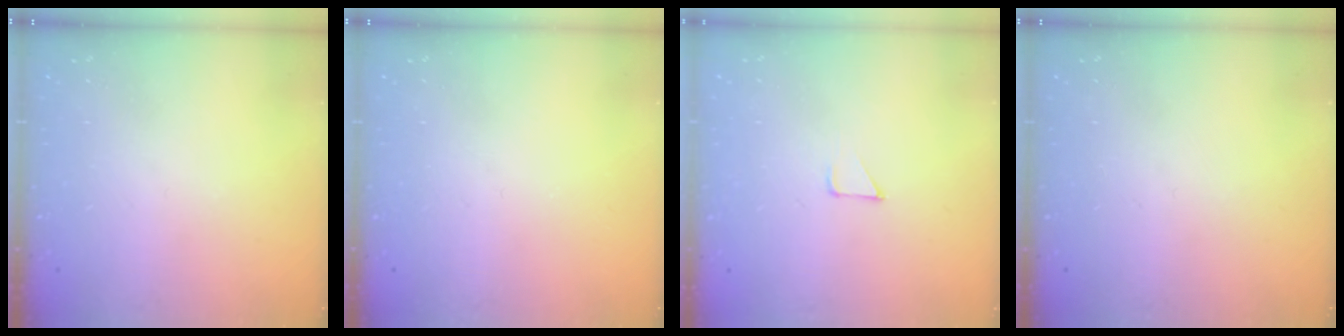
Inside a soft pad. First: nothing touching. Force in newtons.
{"total": 0.0}
{"total": 2.8, "press": 2.8, "slide": 0.2}
{"total": 0.0}